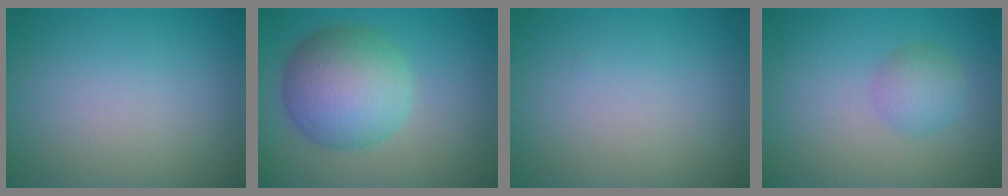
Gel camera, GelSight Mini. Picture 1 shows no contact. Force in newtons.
{"total": 8.0, "press": 8.0, "slide": 0.2}
{"total": 0.0}
{"total": 2.4, "press": 2.4, "slide": 0.1}